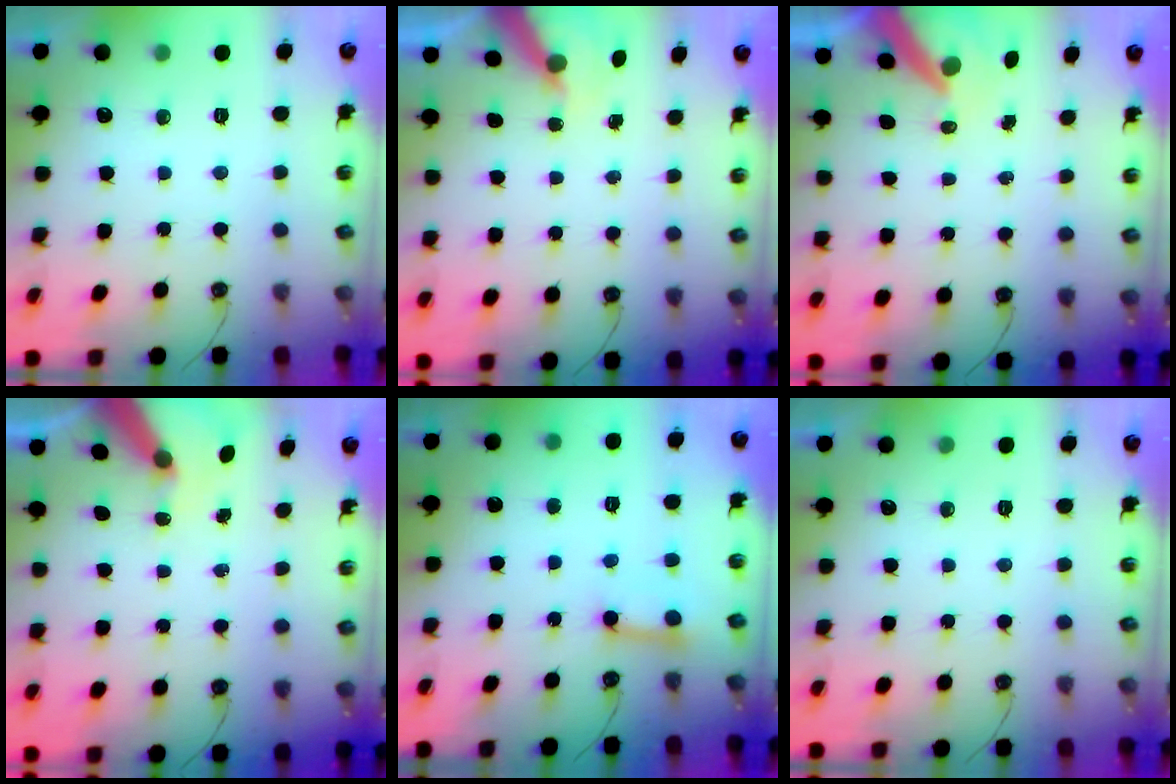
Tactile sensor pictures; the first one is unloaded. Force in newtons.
{"total": 6.0, "press": 6.0, "slide": 0.5}
{"total": 8.5, "press": 8.4, "slide": 0.8}
{"total": 7.4, "press": 7.3, "slide": 1.1}
{"total": 4.8, "press": 4.8, "slide": 0.4}
{"total": 0.0}